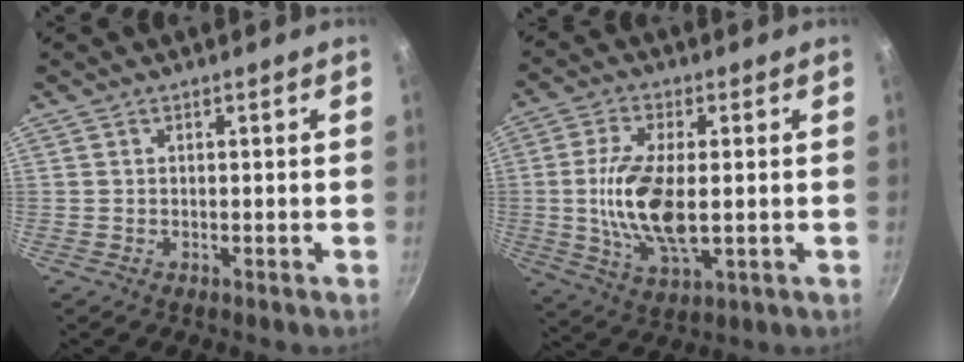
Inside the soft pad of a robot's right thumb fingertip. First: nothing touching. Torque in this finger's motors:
{"motor_torque": [1.86, 1.96, 1.50, -0.73, 0.28]}